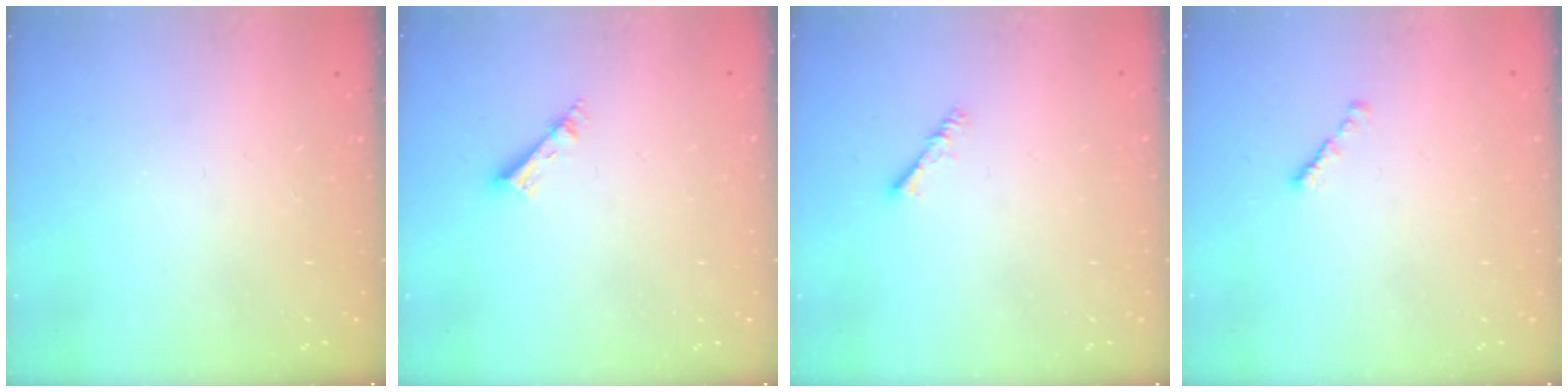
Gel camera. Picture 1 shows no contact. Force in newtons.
{"total": 4.2, "press": 4.2, "slide": 0.2}
{"total": 2.3, "press": 2.3, "slide": 0.4}
{"total": 1.3, "press": 1.1, "slide": 0.6}